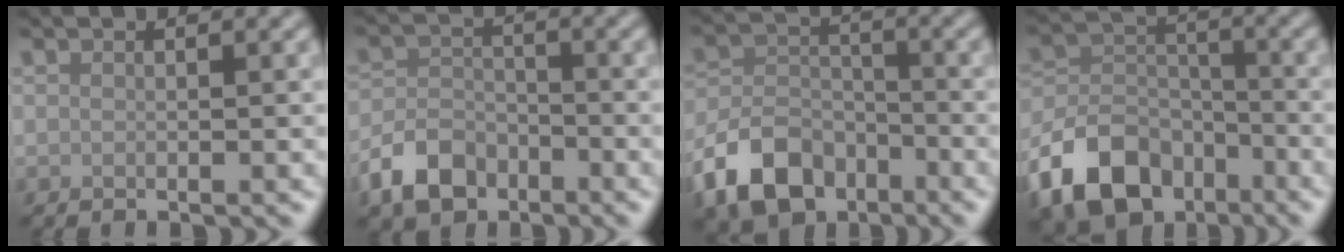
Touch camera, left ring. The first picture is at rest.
{"total": 4.6, "force": [-2.9, 2.8, 2.1], "torque": [-0.039, 0.000, -0.063]}
{"total": 7.2, "force": [-4.3, 4.6, 3.5], "torque": [-0.065, -0.003, -0.091]}
{"total": 8.9, "force": [-5.2, 5.8, 4.4], "torque": [-0.083, -0.006, -0.110]}